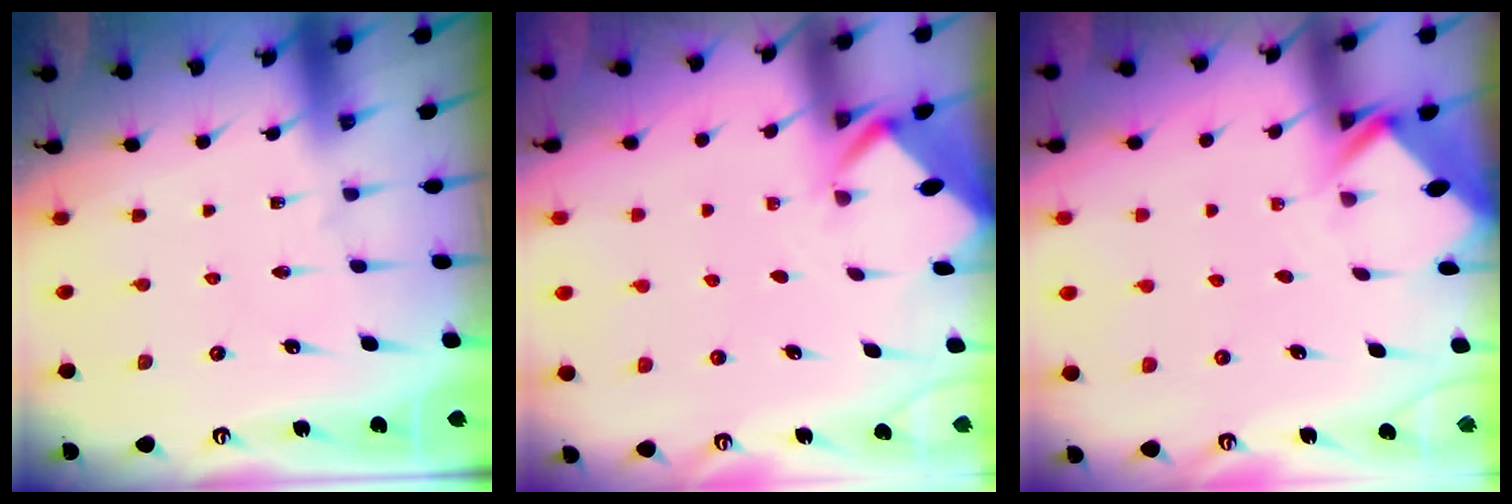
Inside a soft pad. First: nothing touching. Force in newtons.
{"total": 2.4, "press": 2.4, "slide": 0.2}
{"total": 2.6, "press": 2.6, "slide": 0.2}